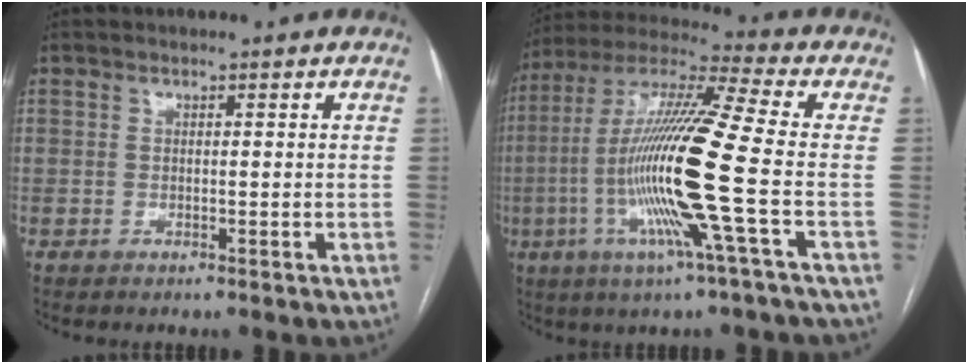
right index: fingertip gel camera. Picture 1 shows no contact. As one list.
[{"total": 18.3, "force": [-3.9, -1.1, 17.9], "torque": [-0.361, -0.011, -0.088]}]